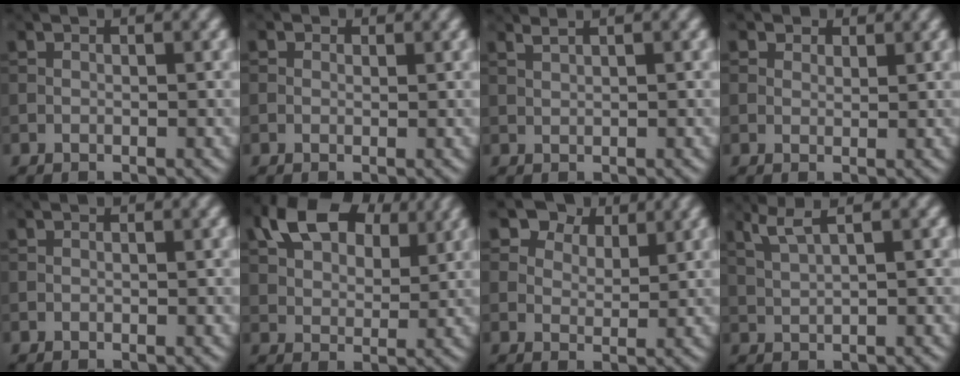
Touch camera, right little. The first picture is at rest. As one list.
[{"total": 0.7, "force": [0.2, 0.6, 0.2], "torque": [-0.001, -0.004, -0.001]}, {"total": 1.5, "force": [1.1, 0.4, 0.9], "torque": [-0.010, 0.001, 0.011]}, {"total": 1.9, "force": [1.3, 1.2, 0.6], "torque": [-0.012, -0.005, 0.016]}, {"total": 0.0}, {"total": 9.5, "force": [4.7, 5.6, 6.1], "torque": [-0.121, 0.018, 0.079]}, {"total": 6.5, "force": [4.8, 3.6, 2.4], "torque": [-0.057, -0.010, 0.080]}, {"total": 2.6, "force": [1.5, 0.5, 2.0], "torque": [-0.040, 0.005, 0.037]}]